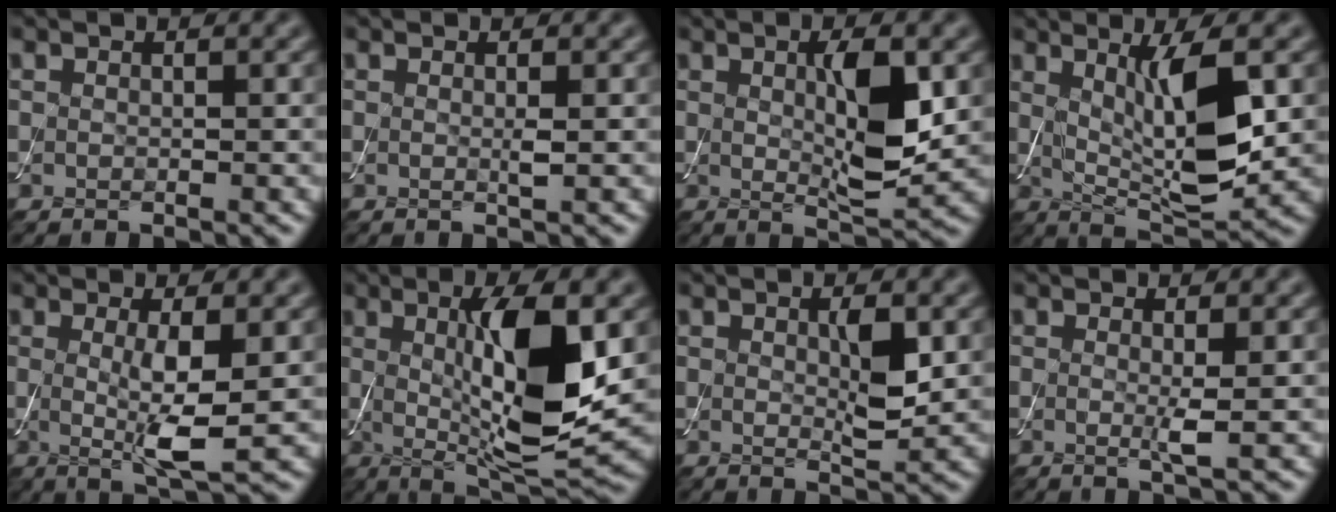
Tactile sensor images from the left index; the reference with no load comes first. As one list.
[{"total": 0.7, "force": [0.0, 0.0, 0.7], "torque": [-0.016, -0.001, -0.001]}, {"total": 5.6, "force": [0.8, 1.5, 5.3], "torque": [-0.093, -0.005, 0.019]}, {"total": 7.0, "force": [1.3, 1.7, 6.7], "torque": [-0.115, -0.015, 0.029]}, {"total": 4.4, "force": [0.0, 0.7, 4.3], "torque": [-0.082, -0.014, 0.005]}, {"total": 10.1, "force": [0.7, 2.5, 9.8], "torque": [-0.156, -0.014, 0.022]}, {"total": 2.9, "force": [0.6, 0.8, 2.7], "torque": [-0.049, -0.007, 0.012]}, {"total": 1.4, "force": [0.0, 0.0, 1.4], "torque": [-0.032, -0.006, -0.001]}]